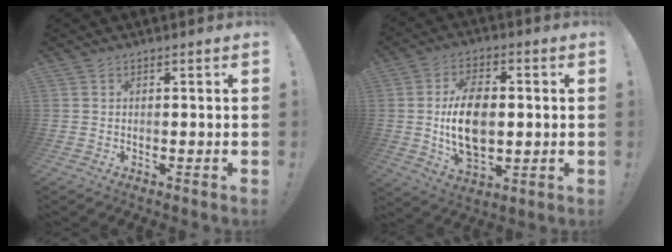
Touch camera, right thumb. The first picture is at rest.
{"total": 14.9, "force": [0.2, 9.0, 11.8], "torque": [-0.212, -0.006, -0.001]}